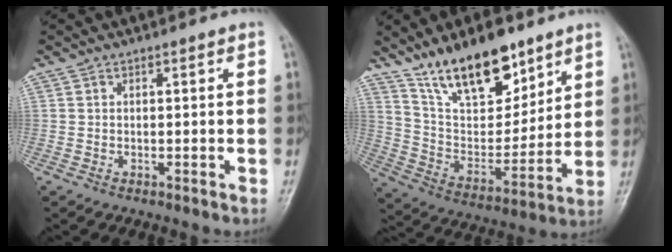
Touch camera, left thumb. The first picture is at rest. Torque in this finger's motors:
{"motor_torque": [1.58, 1.39, 1.39, -1.38, 0.33]}